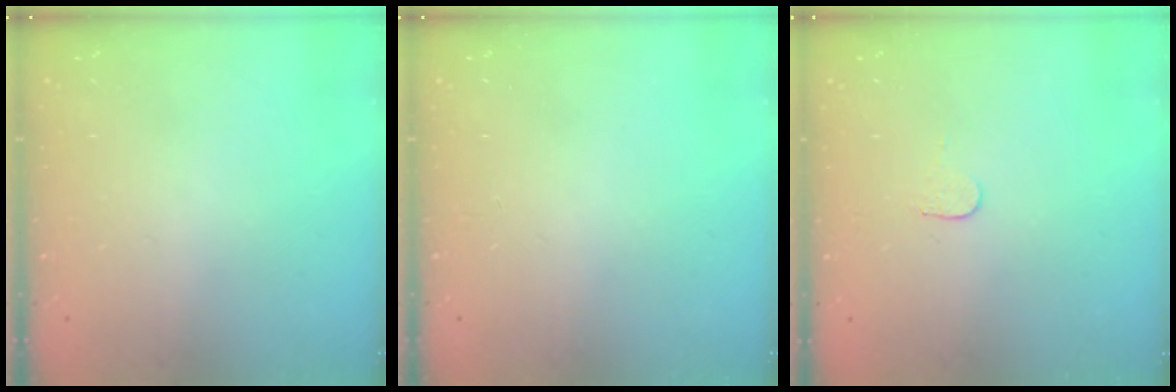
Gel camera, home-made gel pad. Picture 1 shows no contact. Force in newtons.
{"total": 0.0}
{"total": 4.9, "press": 4.9, "slide": 0.3}